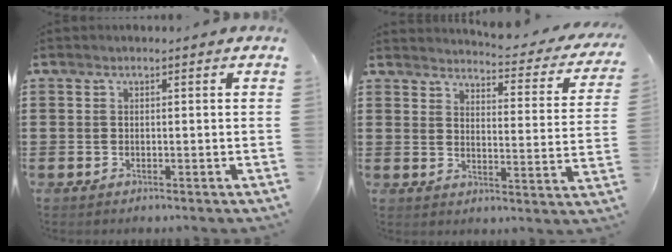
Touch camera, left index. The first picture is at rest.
{"total": 3.5, "force": [3.4, -0.1, 0.9], "torque": [-0.032, -0.032, 0.051]}